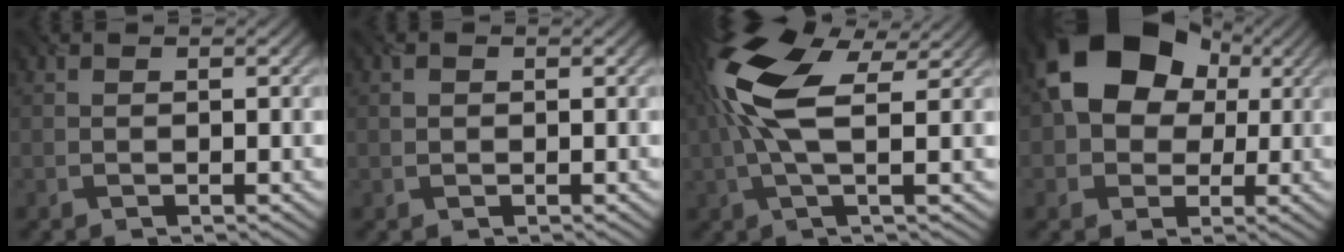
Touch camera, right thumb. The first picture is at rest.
{"total": 0.7, "force": [0.2, 0.6, -0.2], "torque": [0.002, 0.001, 0.001]}
{"total": 12.0, "force": [3.0, 4.9, 10.5], "torque": [-0.249, 0.018, 0.052]}
{"total": 13.5, "force": [3.4, 10.5, 7.8], "torque": [-0.130, 0.017, 0.046]}